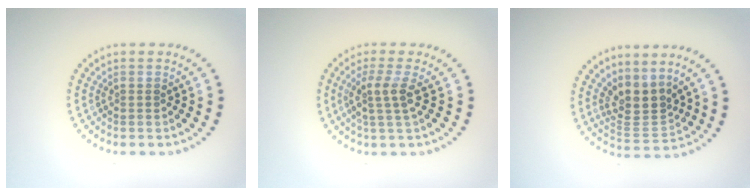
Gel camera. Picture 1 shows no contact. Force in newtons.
{"total": 2.4, "press": 1.9, "slide": 1.5}
{"total": 3.3, "press": 2.5, "slide": 2.2}